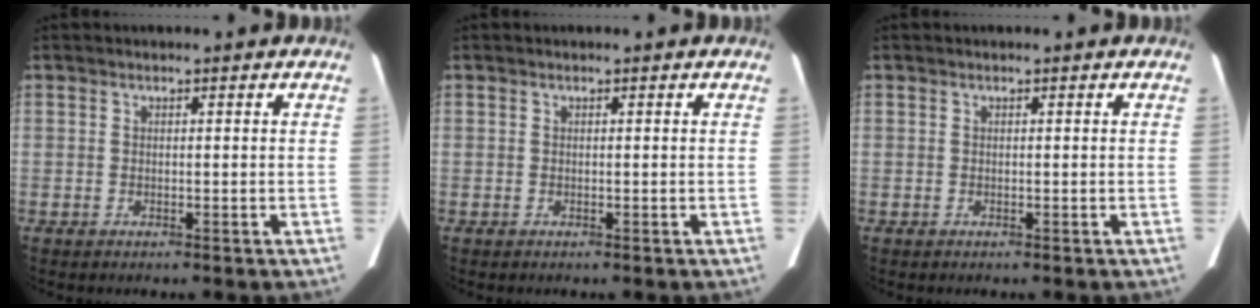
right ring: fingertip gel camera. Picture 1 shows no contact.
{"total": 0.0}
{"total": 0.0}